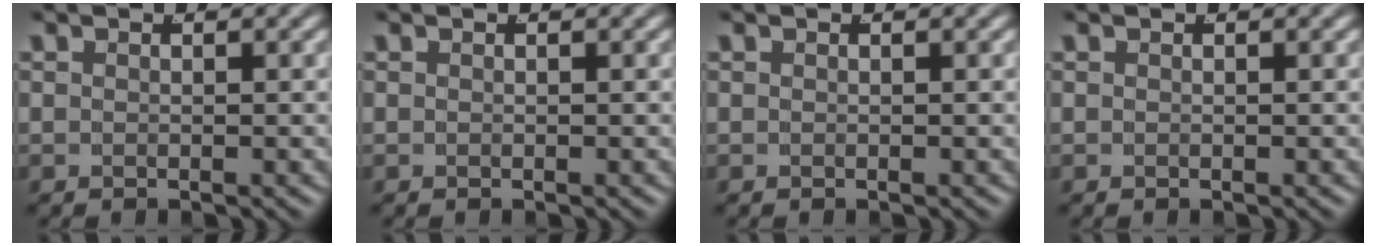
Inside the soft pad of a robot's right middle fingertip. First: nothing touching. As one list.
[{"total": 0.0}, {"total": 0.0}, {"total": 0.0}]